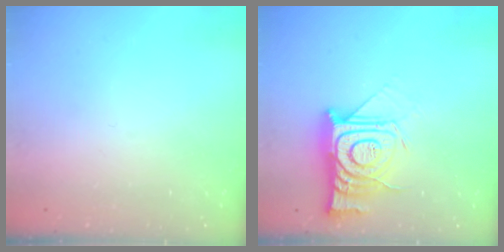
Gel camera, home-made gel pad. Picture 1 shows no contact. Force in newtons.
{"total": 15.2, "press": 15.1, "slide": 1.1}